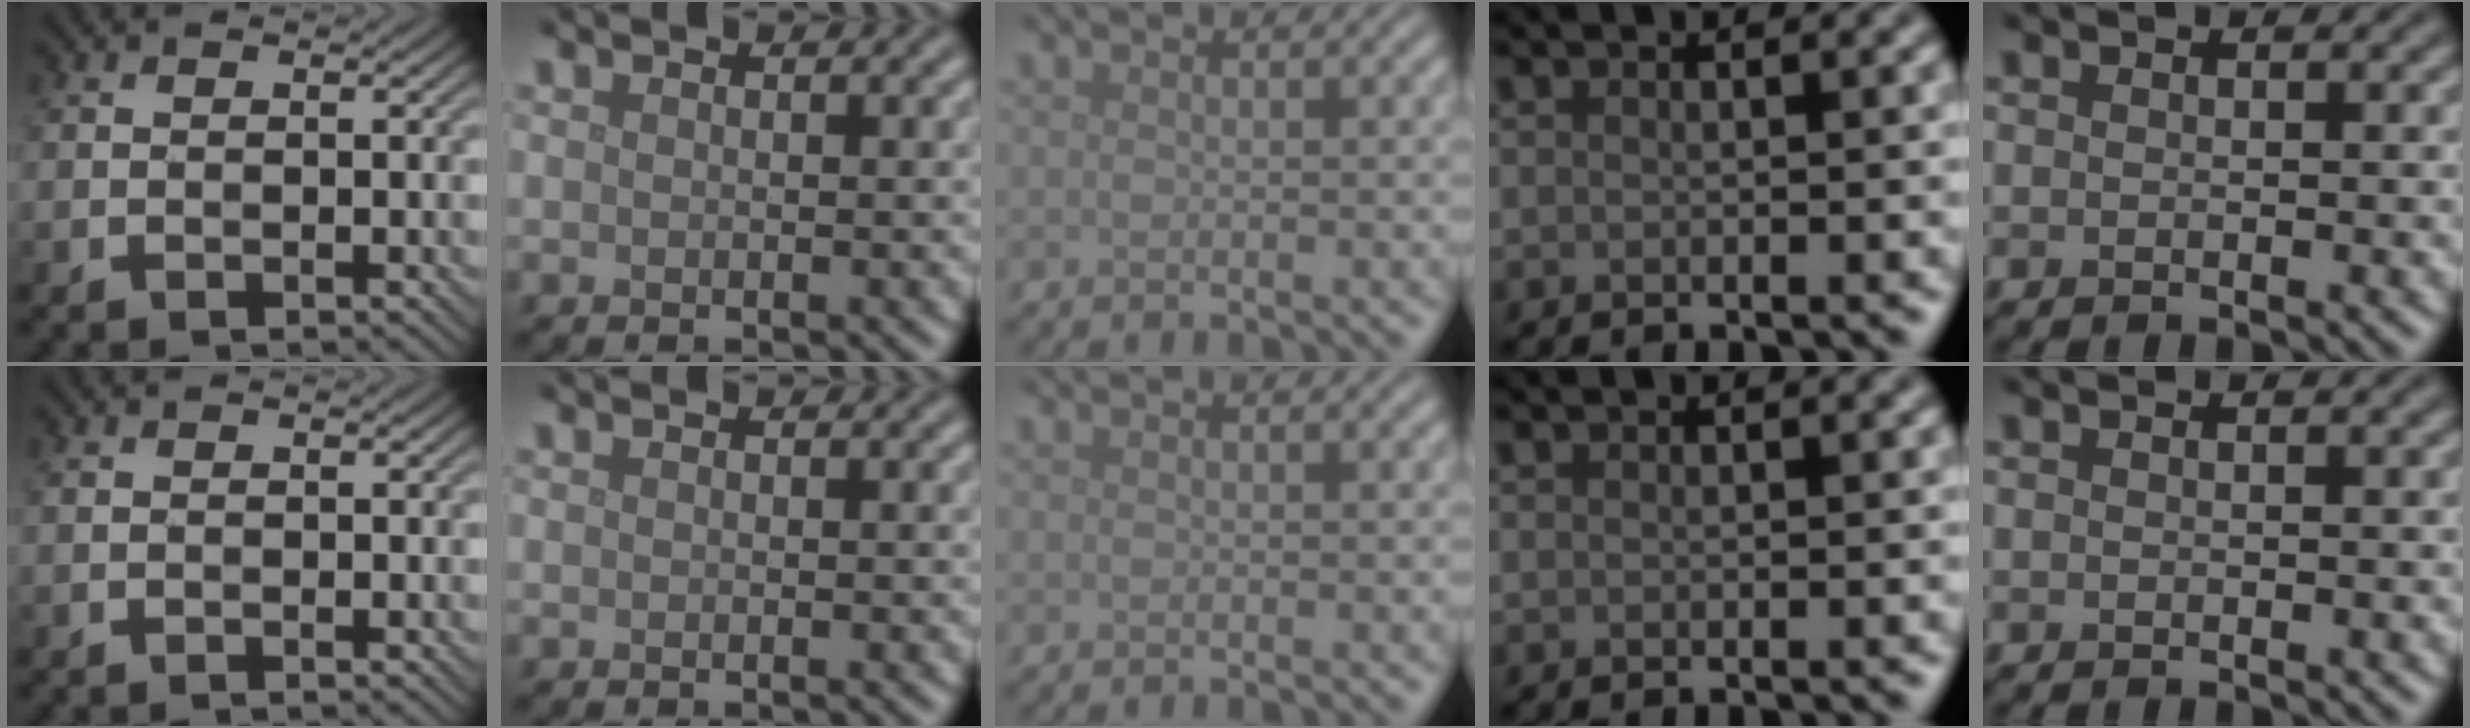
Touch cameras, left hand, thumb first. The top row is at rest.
{}